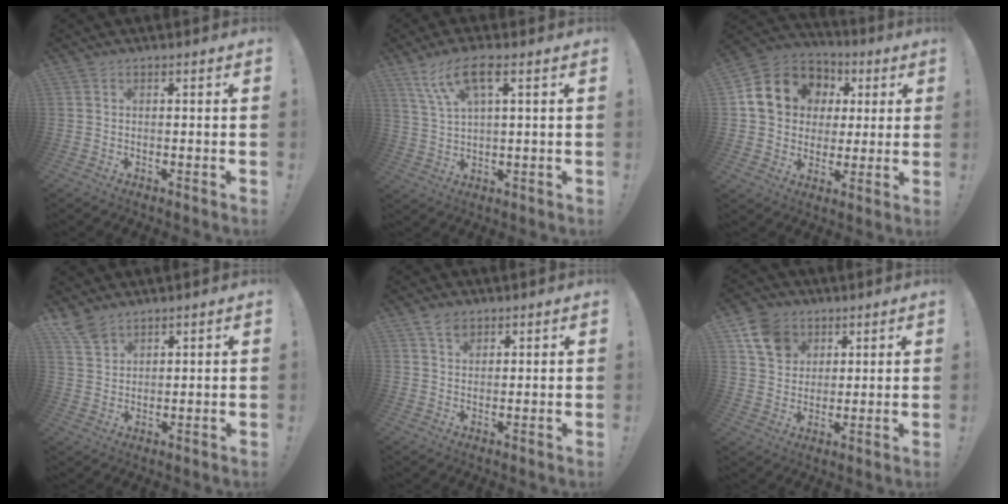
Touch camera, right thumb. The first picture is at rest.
{"total": 9.6, "force": [4.9, 3.0, 7.7], "torque": [-0.147, -0.008, 0.094]}
{"total": 15.9, "force": [4.2, 13.5, 7.2], "torque": [-0.101, -0.002, 0.098]}
{"total": 6.2, "force": [5.2, 2.5, 2.4], "torque": [-0.047, -0.029, 0.100]}
{"total": 4.3, "force": [2.8, 2.8, 1.8], "torque": [-0.023, -0.010, 0.049]}
{"total": 11.4, "force": [5.8, 8.9, 4.3], "torque": [-0.067, -0.024, 0.116]}